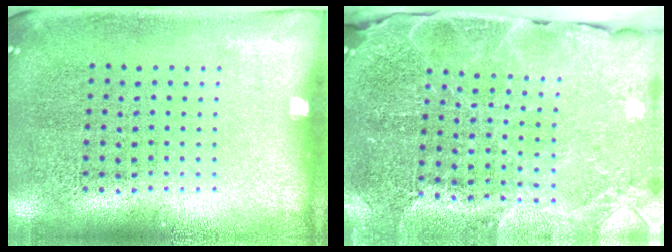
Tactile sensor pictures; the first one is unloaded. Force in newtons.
{"total": 3.1, "press": 3.1, "slide": 0.4}